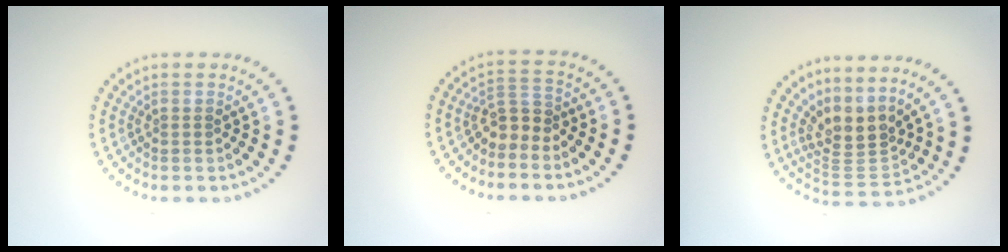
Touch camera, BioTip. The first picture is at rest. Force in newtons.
{"total": 2.2, "press": 1.9, "slide": 1.3}
{"total": 3.5, "press": 2.6, "slide": 2.4}